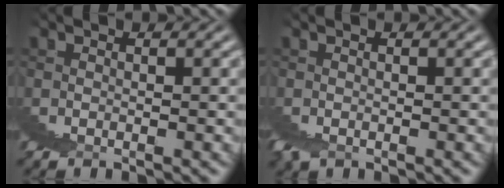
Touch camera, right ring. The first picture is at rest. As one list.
[{"total": 0.5, "force": [0.5, 0.0, 0.2], "torque": [-0.003, 0.004, 0.004]}]